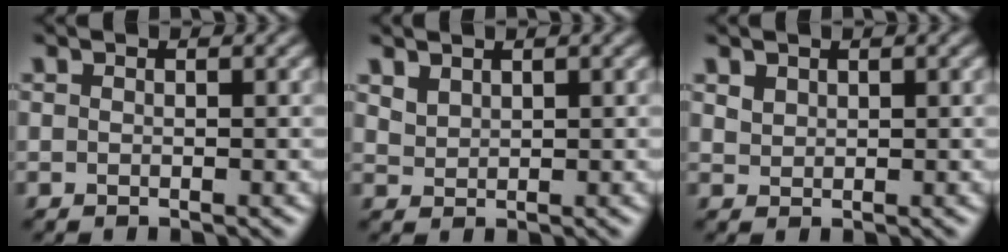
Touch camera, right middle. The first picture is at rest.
{"total": 1.4, "force": [1.2, 0.7, 0.5], "torque": [-0.015, -0.001, 0.027]}
{"total": 1.1, "force": [0.8, 0.6, 0.2], "torque": [-0.007, 0.000, 0.020]}